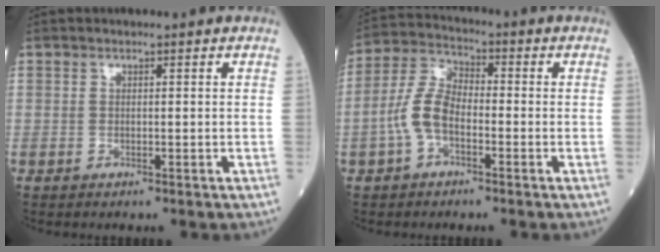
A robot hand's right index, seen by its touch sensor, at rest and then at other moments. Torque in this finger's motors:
{"motor_torque": [0.59, -0.55, 0.30, 0.12]}